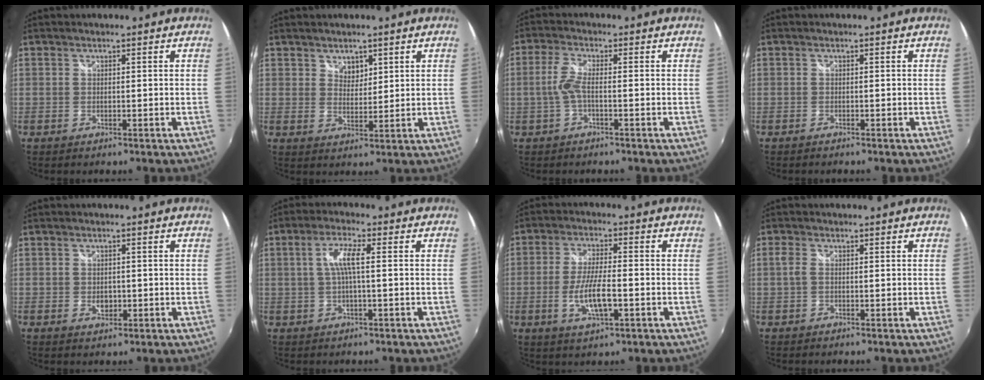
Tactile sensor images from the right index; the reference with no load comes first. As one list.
[{"total": 3.1, "force": [2.1, 2.2, 1.0], "torque": [-0.008, 0.002, 0.036]}, {"total": 3.9, "force": [-0.9, 0.6, 3.7], "torque": [-0.086, 0.004, -0.017]}, {"total": 0.7, "force": [-0.6, 0.2, 0.2], "torque": [-0.006, -0.003, -0.013]}, {"total": 2.2, "force": [-0.5, 1.8, 1.3], "torque": [-0.022, -0.002, -0.007]}, {"total": 4.8, "force": [0.3, 0.5, 4.8], "torque": [-0.094, 0.006, 0.008]}, {"total": 8.2, "force": [-2.5, 2.2, 7.6], "torque": [-0.151, -0.009, -0.044]}, {"total": 1.6, "force": [0.0, 0.9, 1.3], "torque": [-0.031, 0.002, -0.002]}]